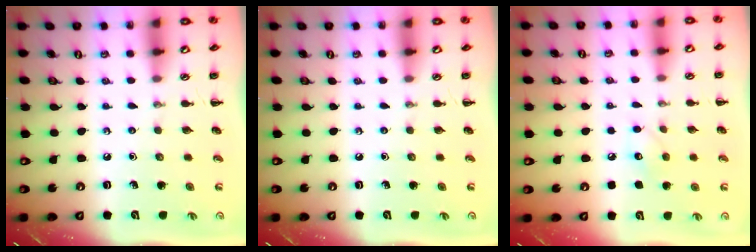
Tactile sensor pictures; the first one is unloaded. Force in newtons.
{"total": 0.0}
{"total": 7.3, "press": 7.1, "slide": 1.3}